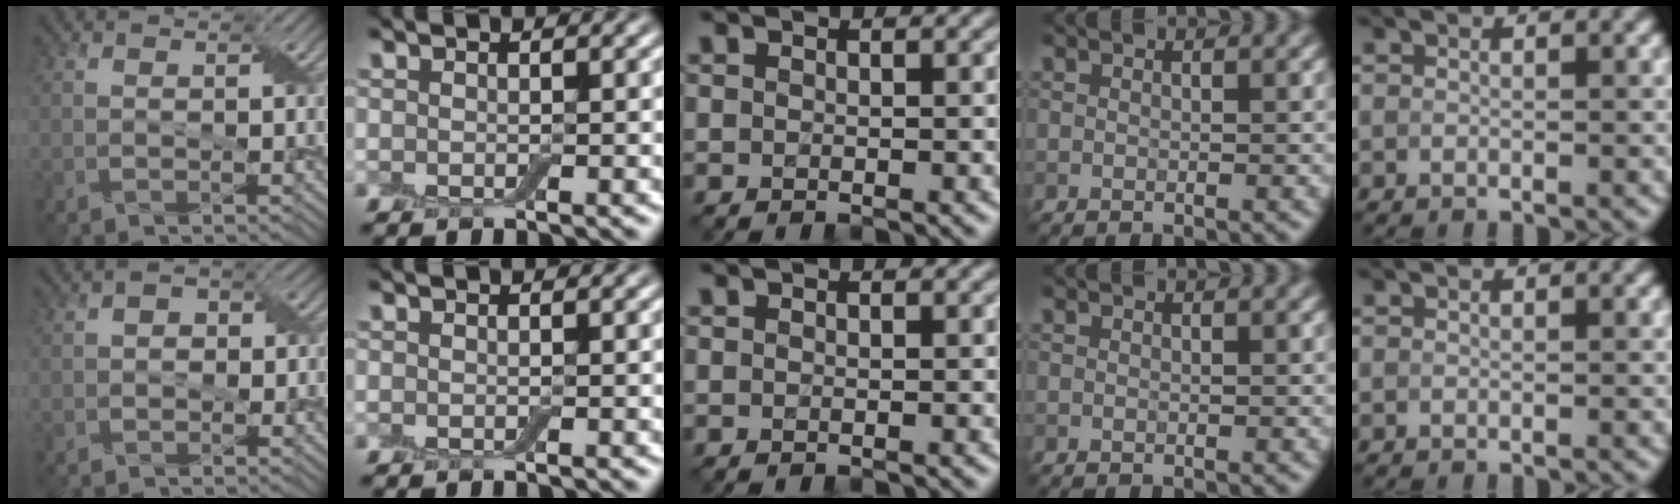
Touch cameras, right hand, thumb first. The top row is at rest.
{"thumb": {"total": 2.7, "force": [-0.7, 2.0, 1.7], "torque": [-0.029, 0.001, -0.017]}}